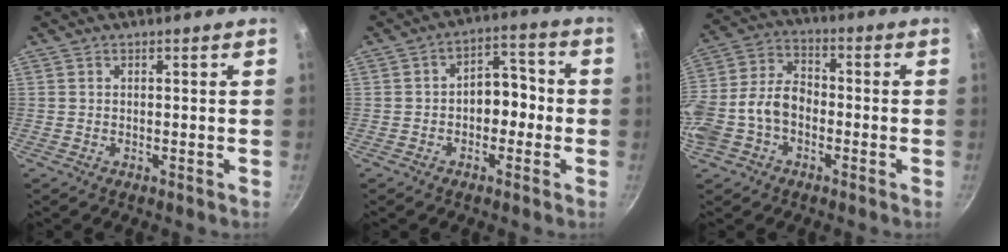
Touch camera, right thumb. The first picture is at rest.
{"total": 7.1, "force": [-1.2, 4.9, 5.1], "torque": [-0.020, 0.034, -0.026]}
{"total": 12.8, "force": [-3.6, 8.7, 8.6], "torque": [-0.165, 0.046, -0.078]}